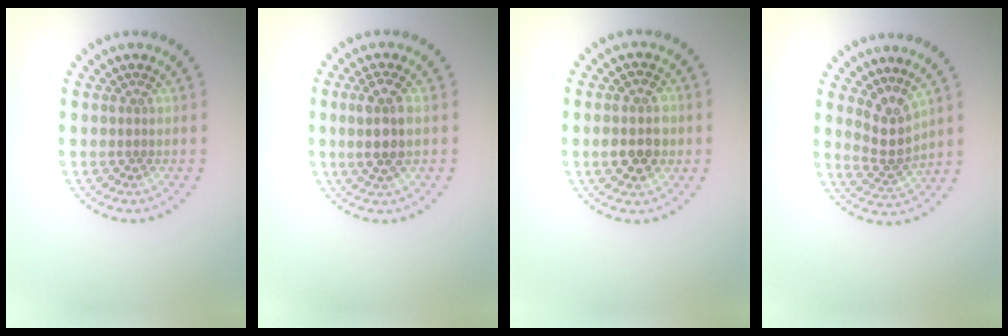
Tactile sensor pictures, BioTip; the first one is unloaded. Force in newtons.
{"total": 2.8, "press": 2.5, "slide": 1.1}
{"total": 3.4, "press": 3.4, "slide": 0.3}
{"total": 2.7, "press": 1.9, "slide": 1.9}